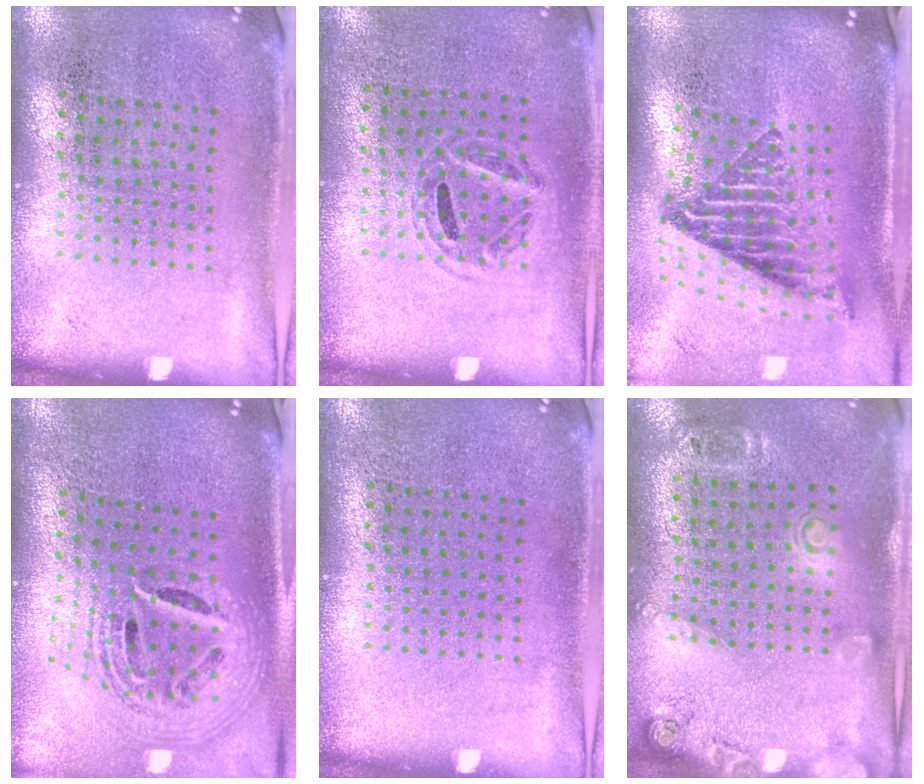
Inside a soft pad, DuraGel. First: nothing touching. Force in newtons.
{"total": 1.0, "press": 0.7, "slide": 0.7}
{"total": 2.3, "press": 1.5, "slide": 1.7}
{"total": 2.7, "press": 1.8, "slide": 2.0}
{"total": 0.0}
{"total": 1.8, "press": 1.2, "slide": 1.4}